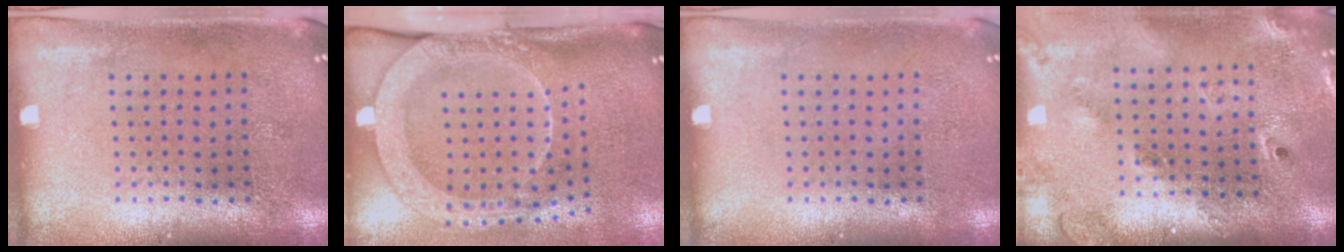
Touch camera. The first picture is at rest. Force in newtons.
{"total": 2.9, "press": 2.1, "slide": 2.0}
{"total": 0.0}
{"total": 2.4, "press": 1.7, "slide": 1.7}